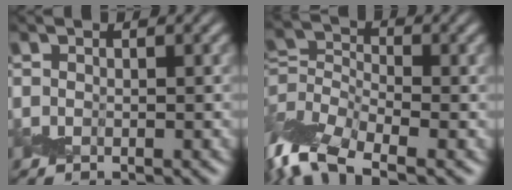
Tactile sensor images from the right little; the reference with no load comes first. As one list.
[{"total": 7.5, "force": [-4.6, 3.2, 4.9], "torque": [-0.104, -0.001, -0.109]}]